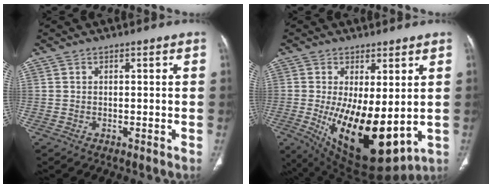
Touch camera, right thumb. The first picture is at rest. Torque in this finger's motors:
{"motor_torque": [2.42, 2.59, 1.55, -1.23, 0.67]}